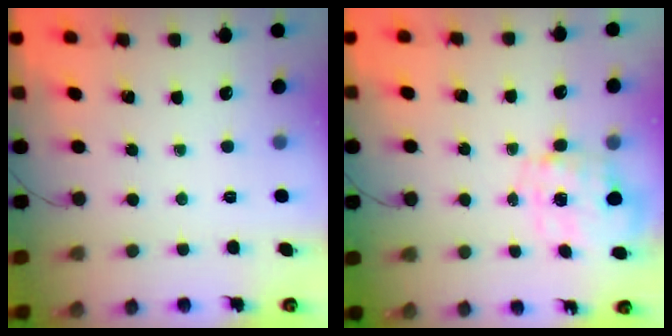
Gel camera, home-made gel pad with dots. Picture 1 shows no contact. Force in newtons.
{"total": 2.7, "press": 2.6, "slide": 0.8}